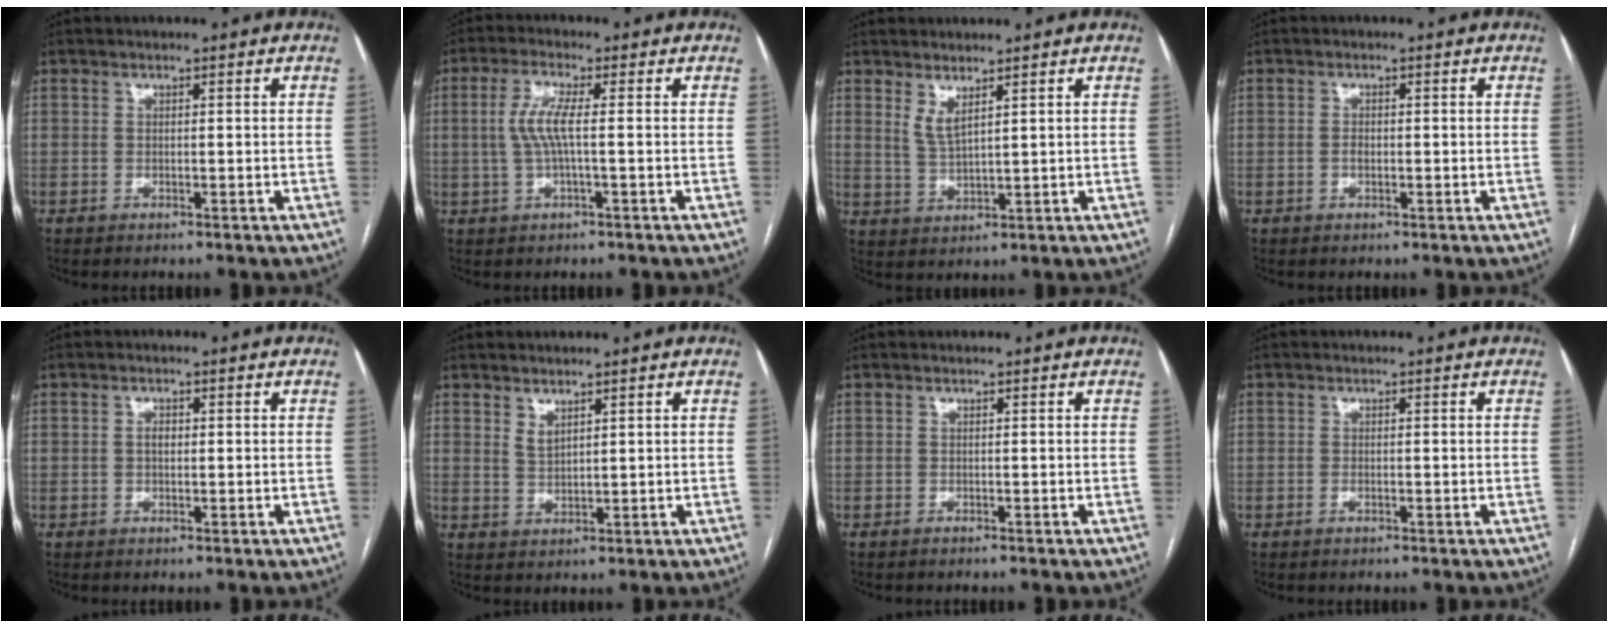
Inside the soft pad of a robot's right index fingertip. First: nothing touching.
{"total": 4.9, "force": [0.2, 0.6, 4.9], "torque": [-0.108, 0.009, 0.002]}
{"total": 3.0, "force": [2.0, 0.3, 2.2], "torque": [-0.050, -0.012, 0.046]}
{"total": 1.1, "force": [-0.3, 0.7, 0.9], "torque": [-0.016, 0.002, -0.005]}
{"total": 1.2, "force": [0.1, 0.7, 1.0], "torque": [-0.019, 0.003, 0.000]}
{"total": 1.9, "force": [1.5, 0.6, 1.1], "torque": [-0.023, -0.007, 0.036]}
{"total": 0.7, "force": [-0.6, 0.1, 0.3], "torque": [-0.002, 0.001, -0.008]}
{"total": 0.7, "force": [-0.3, 0.2, 0.5], "torque": [-0.014, -0.001, -0.005]}